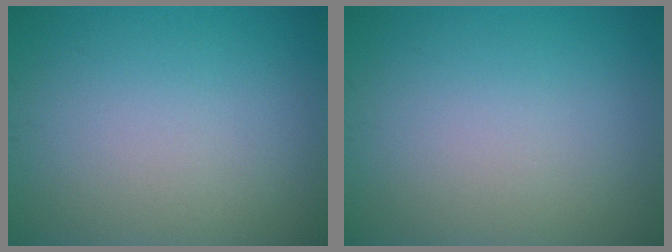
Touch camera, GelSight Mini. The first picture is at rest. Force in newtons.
{"total": 0.0}